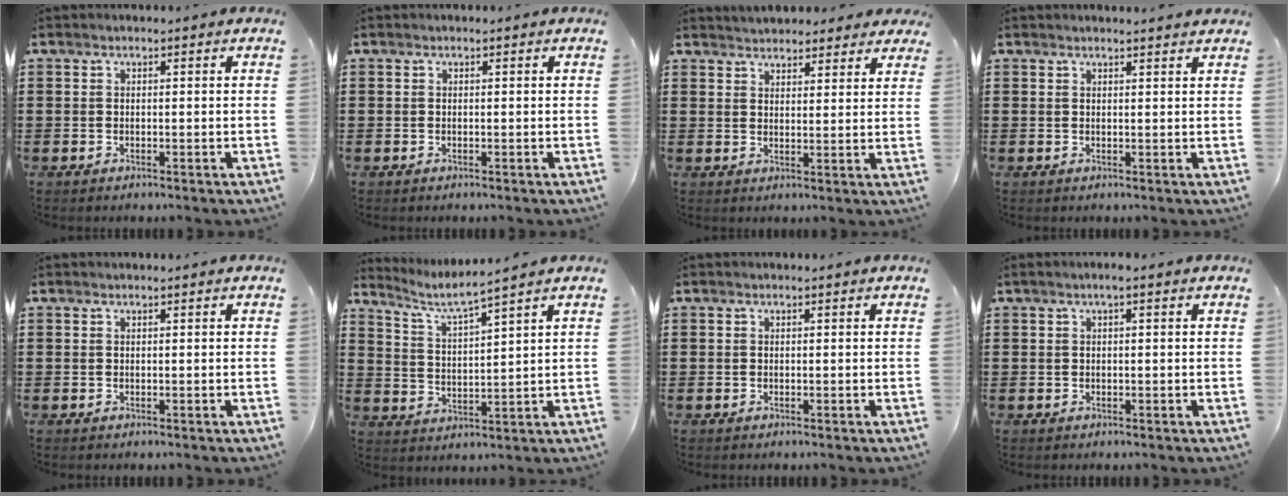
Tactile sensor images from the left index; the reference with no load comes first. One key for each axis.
{"total": 0.0}
{"total": 3.5, "fx": 3.5, "fy": 0.5, "fz": 0.1, "tx": -0.013, "ty": -0.007, "tz": 0.065}
{"total": 1.4, "fx": 1.4, "fy": -0.2, "fz": 0.3, "tx": -0.008, "ty": -0.004, "tz": 0.028}
{"total": 0.0}
{"total": 4.1, "fx": 3.5, "fy": -0.3, "fz": 2.2, "tx": -0.060, "ty": -0.024, "tz": 0.054}
{"total": 0.0}
{"total": 1.1, "fx": 0.2, "fy": 0.1, "fz": 1.1, "tx": -0.017, "ty": -0.001, "tz": 0.003}